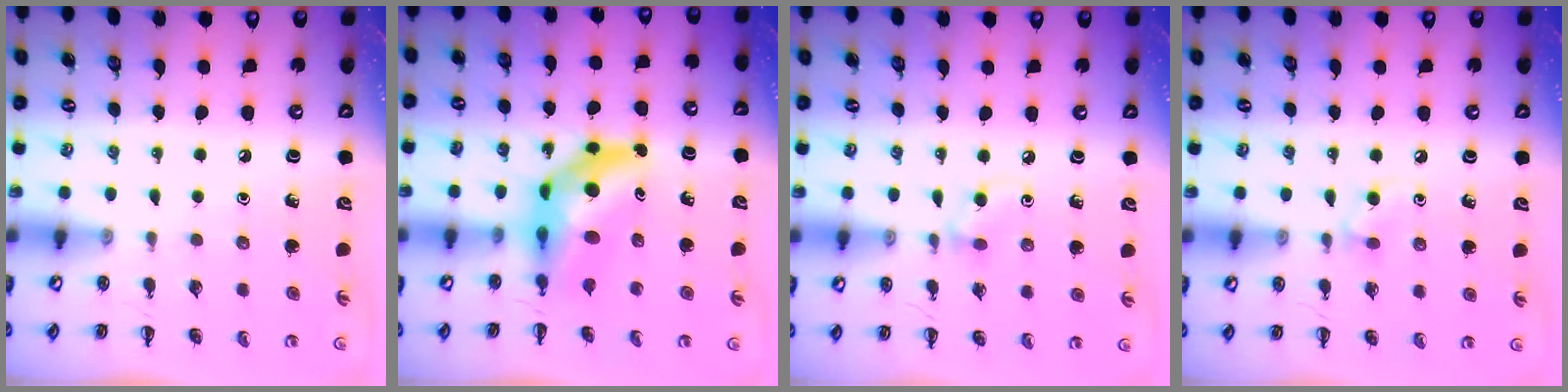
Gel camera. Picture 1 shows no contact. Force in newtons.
{"total": 9.9, "press": 9.3, "slide": 3.5}
{"total": 5.8, "press": 5.6, "slide": 1.6}
{"total": 4.2, "press": 4.0, "slide": 1.5}